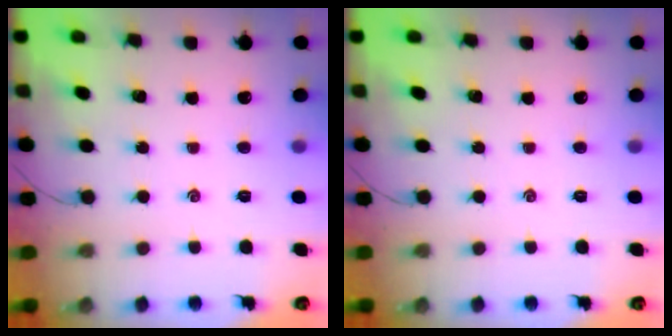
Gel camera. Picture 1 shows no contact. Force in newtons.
{"total": 0.0}